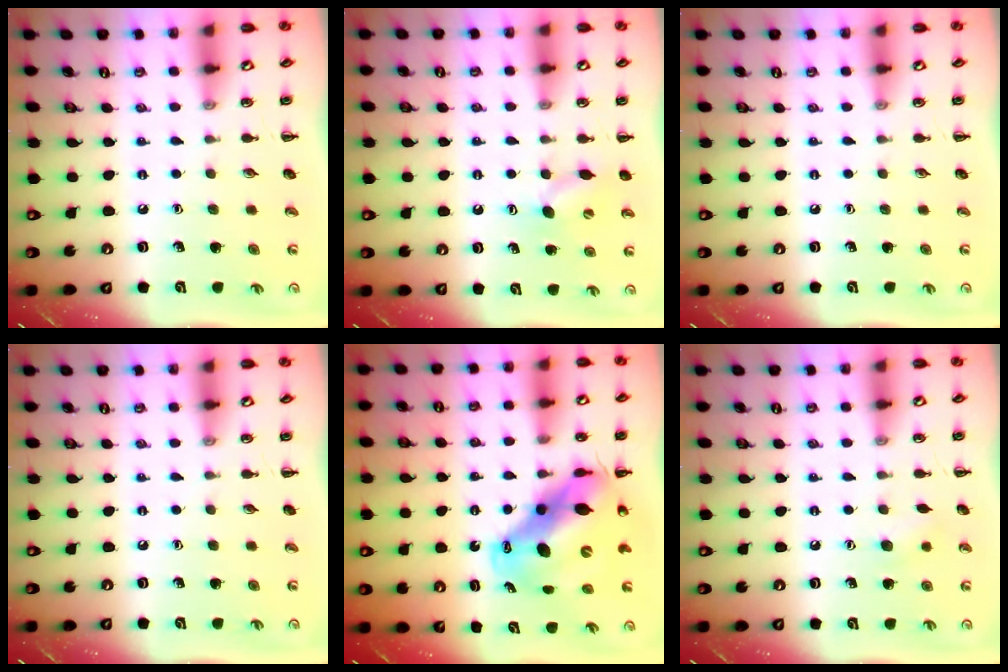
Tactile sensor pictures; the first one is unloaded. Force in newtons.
{"total": 6.4, "press": 6.2, "slide": 1.3}
{"total": 0.0}
{"total": 0.0}
{"total": 16.2, "press": 15.7, "slide": 4.2}
{"total": 6.8, "press": 6.7, "slide": 1.2}